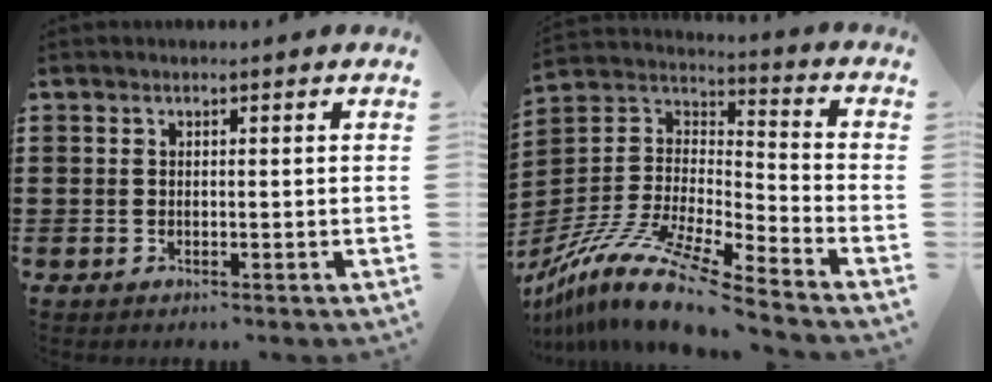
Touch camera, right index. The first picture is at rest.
{"total": 12.9, "force": [-10.3, 1.7, 7.5], "torque": [-0.167, 0.008, -0.207]}